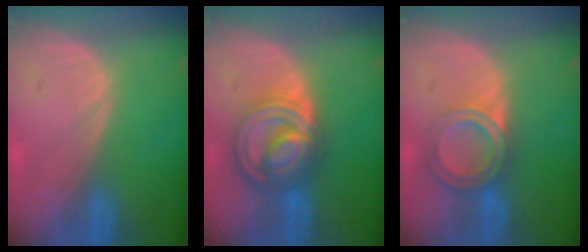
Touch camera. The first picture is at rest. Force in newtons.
{"total": 9.0, "press": 9.0, "slide": 0.6}
{"total": 6.5, "press": 5.5, "slide": 3.4}